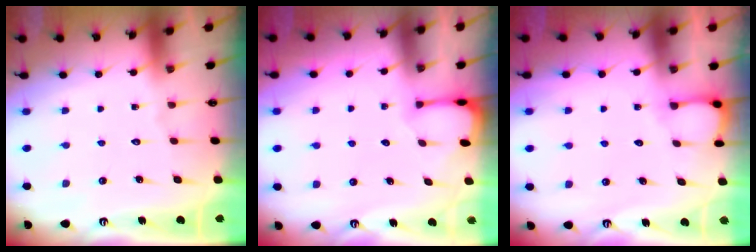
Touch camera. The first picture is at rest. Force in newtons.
{"total": 1.3, "press": 1.2, "slide": 0.2}
{"total": 2.7, "press": 2.7, "slide": 0.3}